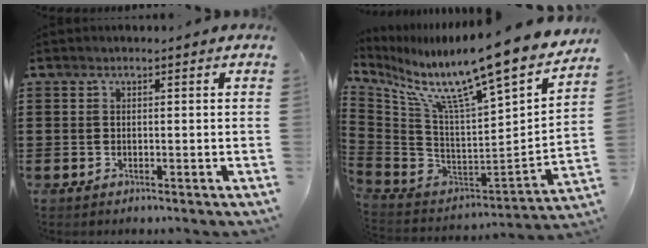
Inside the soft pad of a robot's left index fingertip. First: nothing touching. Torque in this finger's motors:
{"motor_torque": [2.14, 0.00, 0.50, 0.21]}